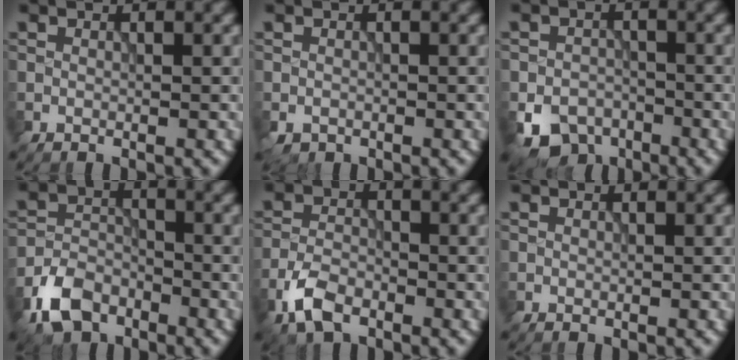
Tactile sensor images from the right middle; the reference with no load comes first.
{"total": 1.3, "force": [-0.8, 0.9, 0.4], "torque": [-0.006, -0.006, -0.018]}
{"total": 5.5, "force": [-3.4, 3.7, 2.1], "torque": [-0.031, -0.009, -0.060]}
{"total": 5.6, "force": [-3.7, 3.3, 2.6], "torque": [-0.054, -0.002, -0.075]}
{"total": 3.9, "force": [-2.6, 2.0, 2.2], "torque": [-0.044, -0.002, -0.059]}
{"total": 0.0}